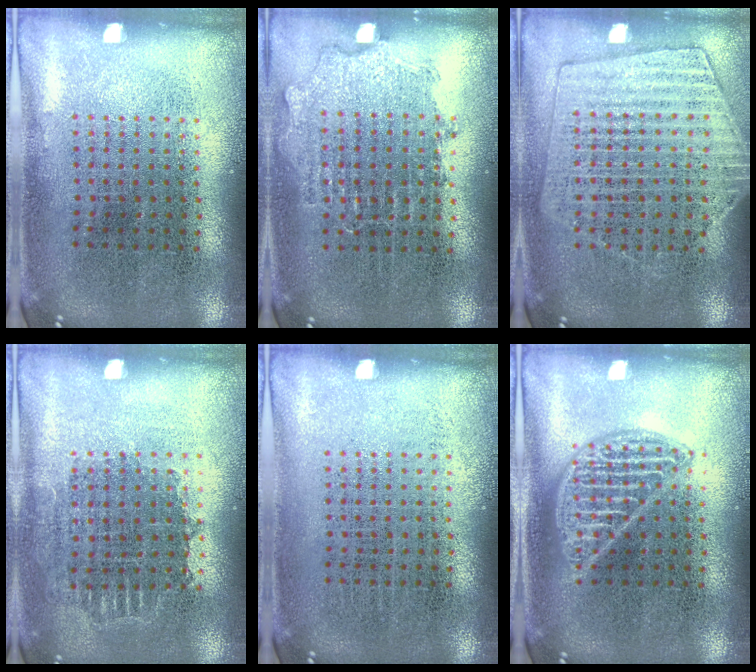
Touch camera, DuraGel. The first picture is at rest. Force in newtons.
{"total": 0.8, "press": 0.7, "slide": 0.2}
{"total": 1.4, "press": 1.3, "slide": 0.5}
{"total": 0.9, "press": 0.8, "slide": 0.3}
{"total": 0.0}
{"total": 2.3, "press": 2.3, "slide": 0.3}